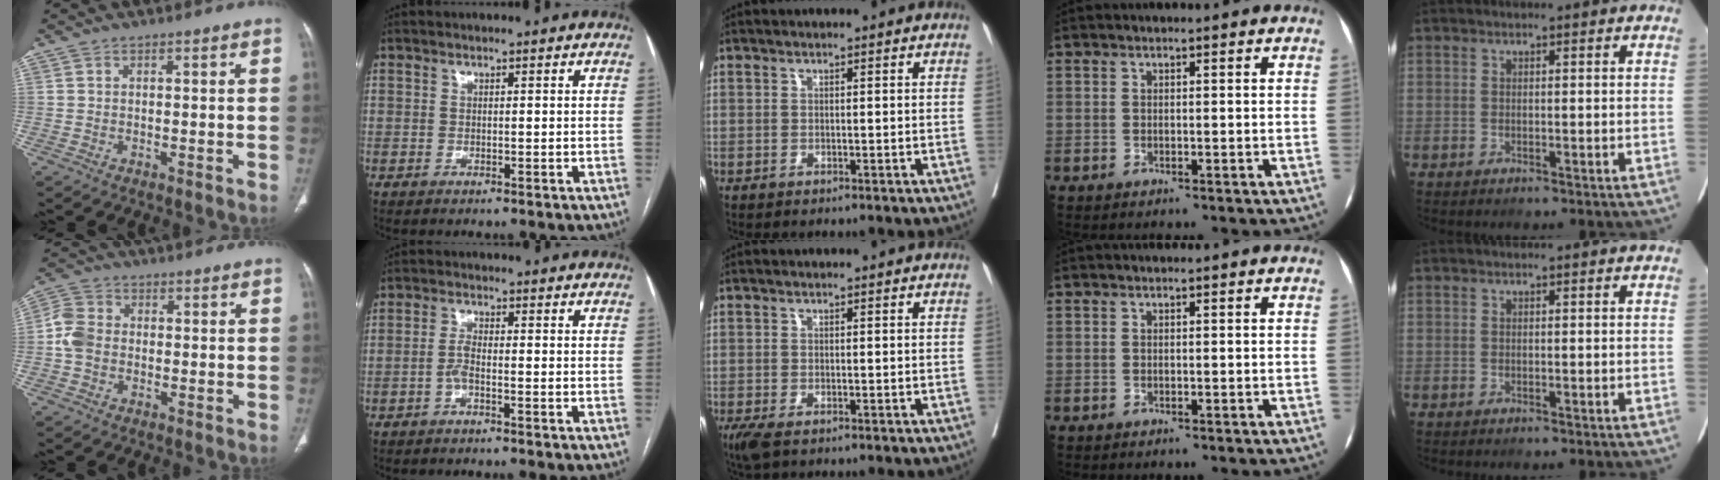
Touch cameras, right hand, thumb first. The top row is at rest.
{"thumb": {"total": 5.4, "force": [-0.8, 4.4, 3.0], "torque": [-0.057, 0.014, -0.024]}, "index": {"total": 2.1, "force": [-0.9, 0.4, 1.8], "torque": [-0.038, 0.001, -0.020]}, "middle": {"total": 3.1, "force": [-2.0, 1.2, 2.1], "torque": [-0.047, -0.013, -0.034]}}